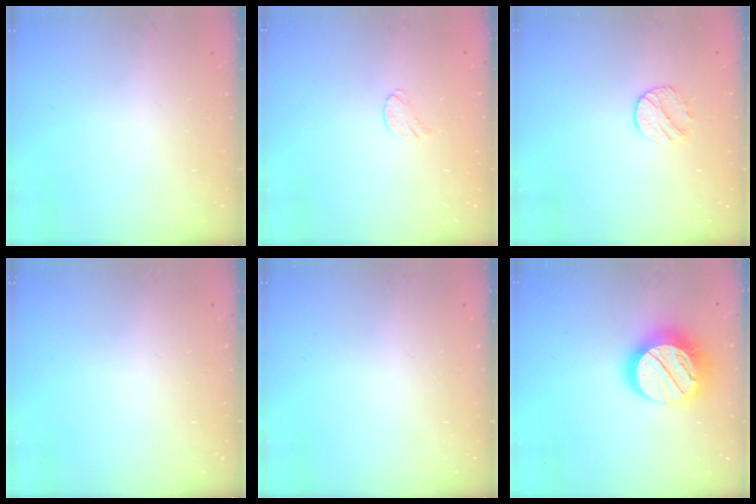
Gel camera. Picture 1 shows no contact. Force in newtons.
{"total": 5.2, "press": 5.1, "slide": 0.6}
{"total": 7.0, "press": 7.0, "slide": 0.7}
{"total": 0.0}
{"total": 0.0}
{"total": 21.1, "press": 21.1, "slide": 1.7}